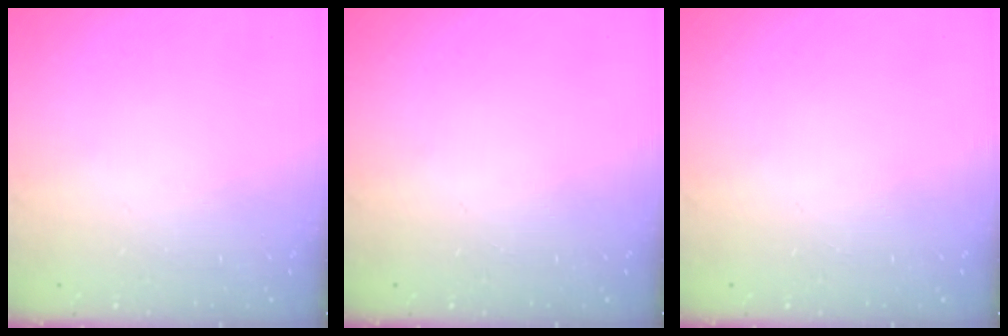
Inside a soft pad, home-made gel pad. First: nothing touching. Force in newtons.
{"total": 0.0}
{"total": 0.0}